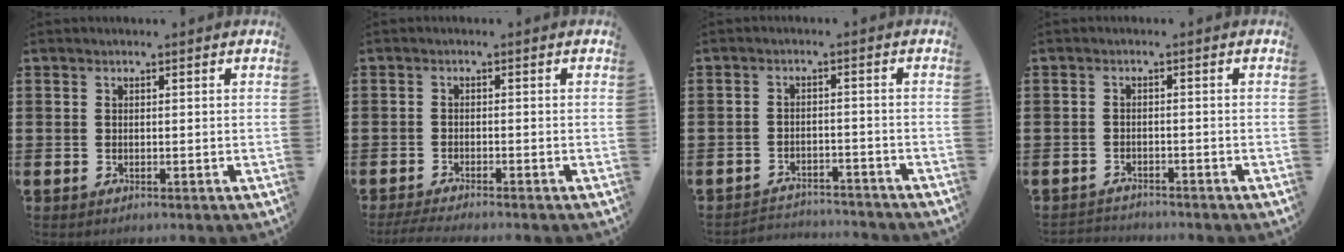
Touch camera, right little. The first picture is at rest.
{"total": 1.7, "force": [-1.4, 0.0, 0.9], "torque": [-0.014, 0.001, -0.027]}
{"total": 2.7, "force": [-2.7, 0.1, -0.3], "torque": [-0.004, 0.002, -0.060]}
{"total": 1.6, "force": [-1.5, 0.0, -0.2], "torque": [-0.001, 0.003, -0.034]}